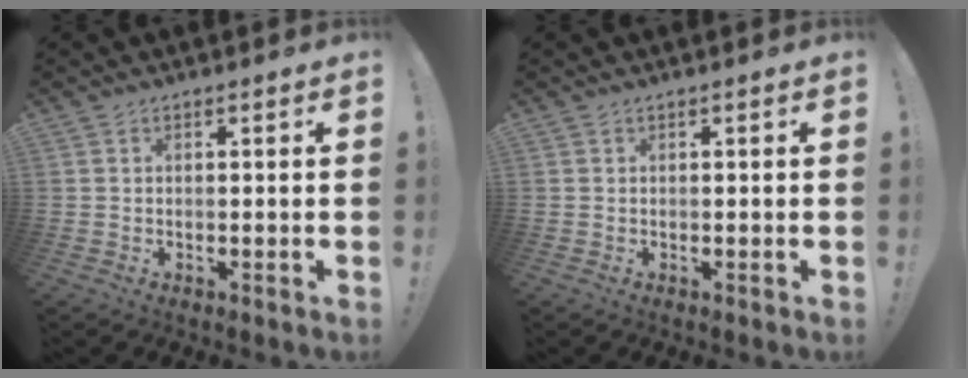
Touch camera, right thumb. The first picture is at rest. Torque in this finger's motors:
{"motor_torque": [-0.13, 0.13, 0.00, 0.00, 0.00]}